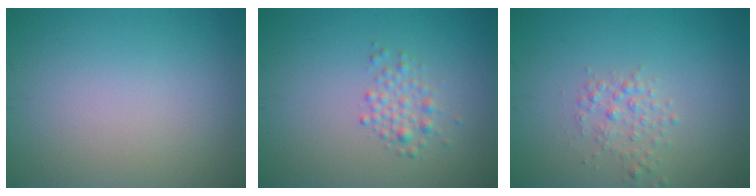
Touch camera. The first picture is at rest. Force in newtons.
{"total": 1.8, "press": 1.8, "slide": 0.1}
{"total": 1.7, "press": 1.7, "slide": 0.1}